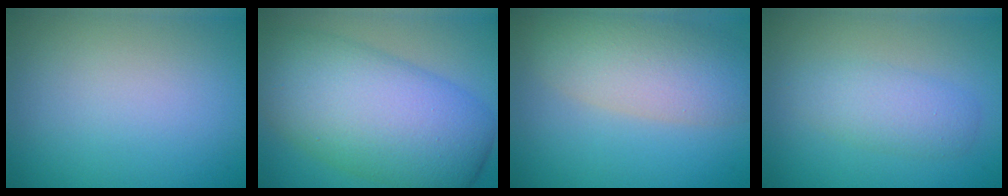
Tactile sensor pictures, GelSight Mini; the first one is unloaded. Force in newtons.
{"total": 11.6, "press": 11.6, "slide": 0.3}
{"total": 7.0, "press": 7.0, "slide": 0.6}
{"total": 2.9, "press": 2.9, "slide": 0.1}